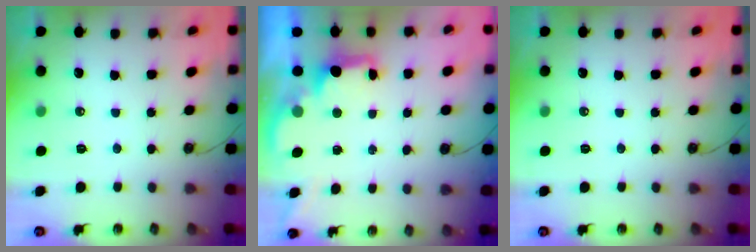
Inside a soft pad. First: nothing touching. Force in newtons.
{"total": 1.8, "press": 1.7, "slide": 0.7}
{"total": 0.0}